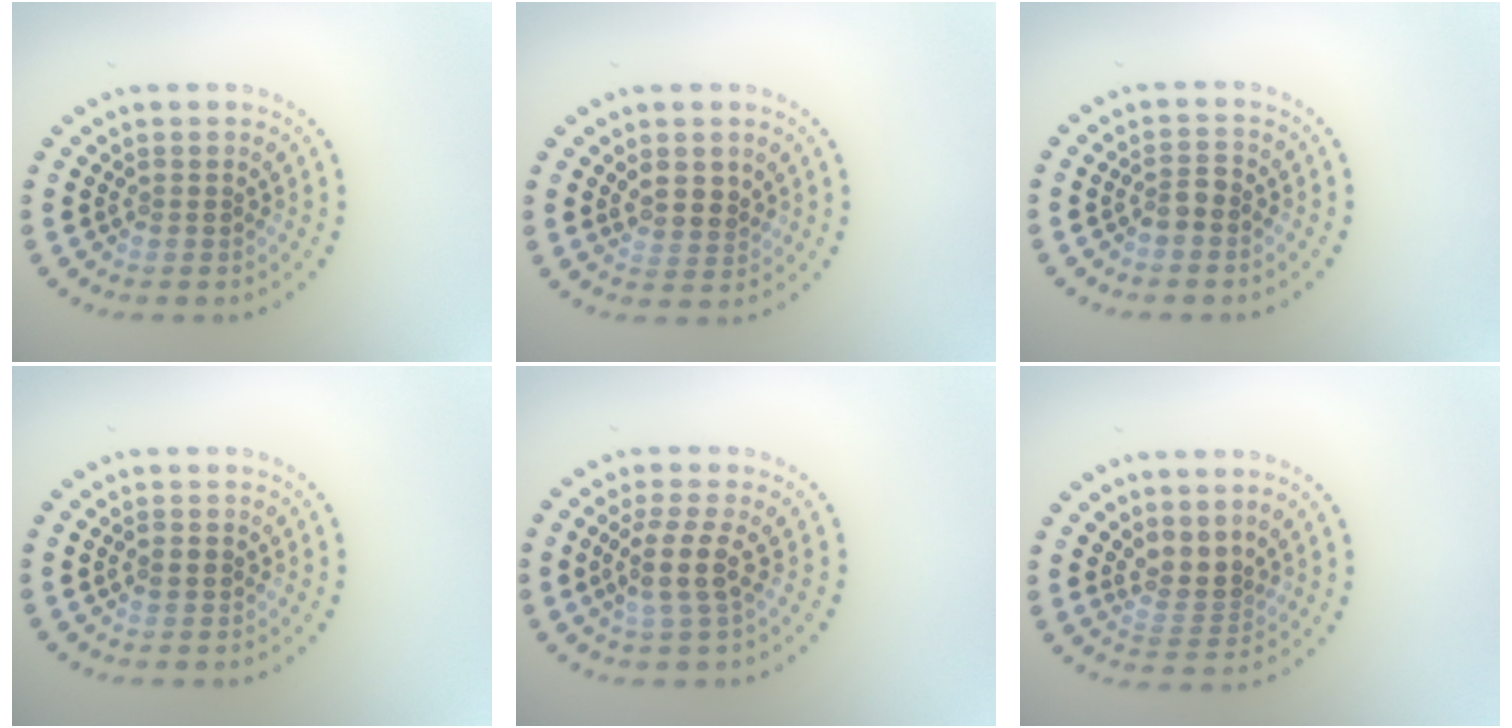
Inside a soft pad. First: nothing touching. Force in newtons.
{"total": 2.1, "press": 2.0, "slide": 0.8}
{"total": 1.4, "press": 1.4, "slide": 0.5}
{"total": 1.1, "press": 1.1, "slide": 0.0}
{"total": 2.9, "press": 2.2, "slide": 1.9}
{"total": 2.4, "press": 1.7, "slide": 1.7}